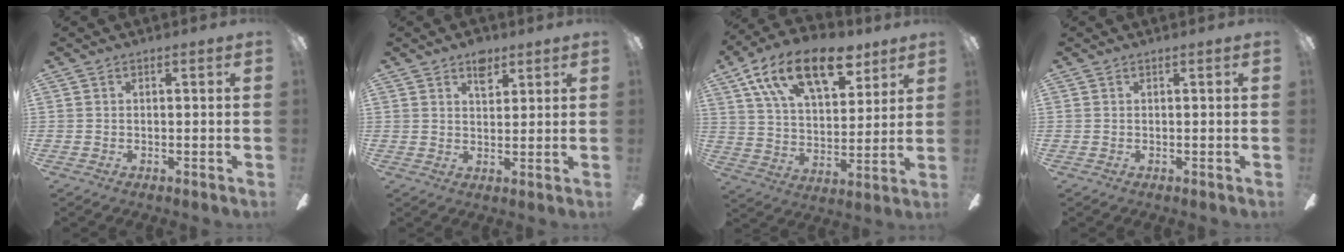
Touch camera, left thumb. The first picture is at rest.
{"total": 5.4, "force": [3.5, 3.0, 2.7], "torque": [-0.021, -0.016, 0.059]}
{"total": 21.0, "force": [12.2, 10.7, 13.3], "torque": [-0.220, -0.047, 0.212]}
{"total": 0.0}